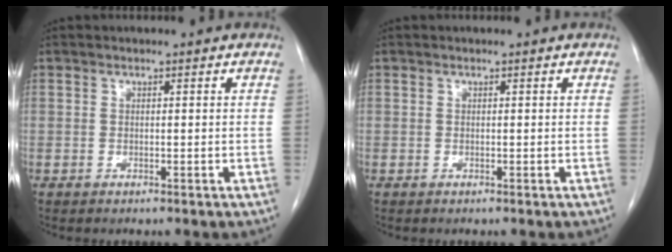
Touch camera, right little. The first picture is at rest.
{"total": 0.0}